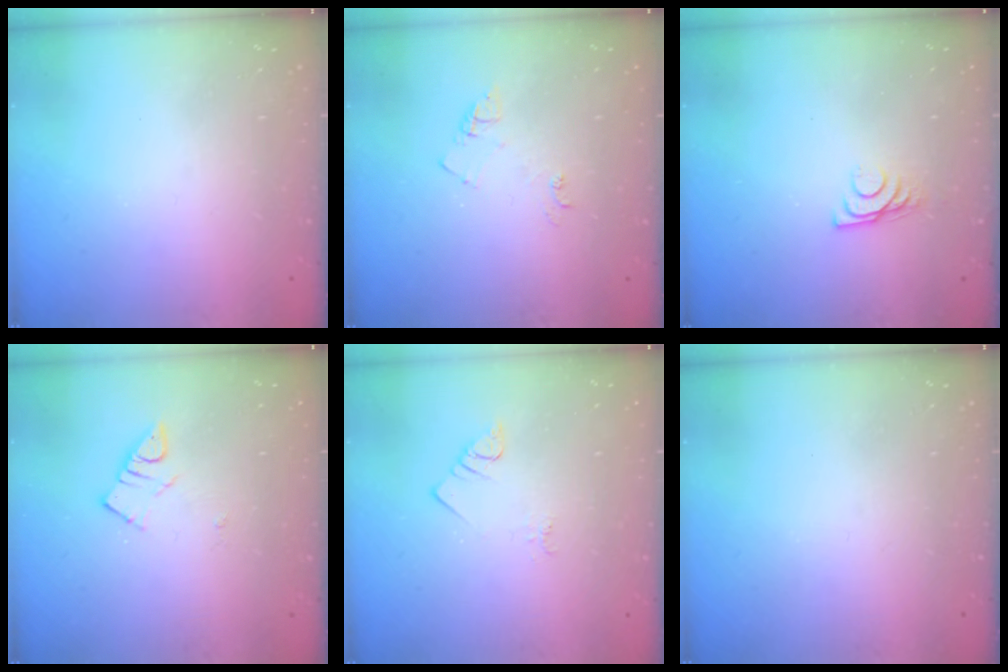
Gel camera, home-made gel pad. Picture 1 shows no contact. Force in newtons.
{"total": 5.5, "press": 5.5, "slide": 0.6}
{"total": 6.8, "press": 6.8, "slide": 0.6}
{"total": 2.8, "press": 2.7, "slide": 0.3}
{"total": 2.3, "press": 2.3, "slide": 0.4}
{"total": 0.0}